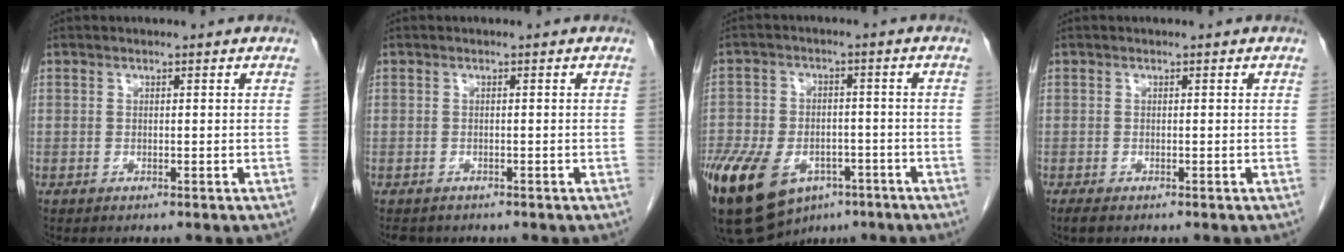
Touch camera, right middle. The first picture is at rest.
{"total": 2.4, "force": [-1.9, 1.3, 0.5], "torque": [-0.011, -0.001, -0.027]}
{"total": 18.9, "force": [-10.2, 11.1, 11.5], "torque": [-0.275, -0.013, -0.163]}
{"total": 1.2, "force": [-0.9, 0.4, 0.7], "torque": [-0.018, -0.004, -0.014]}